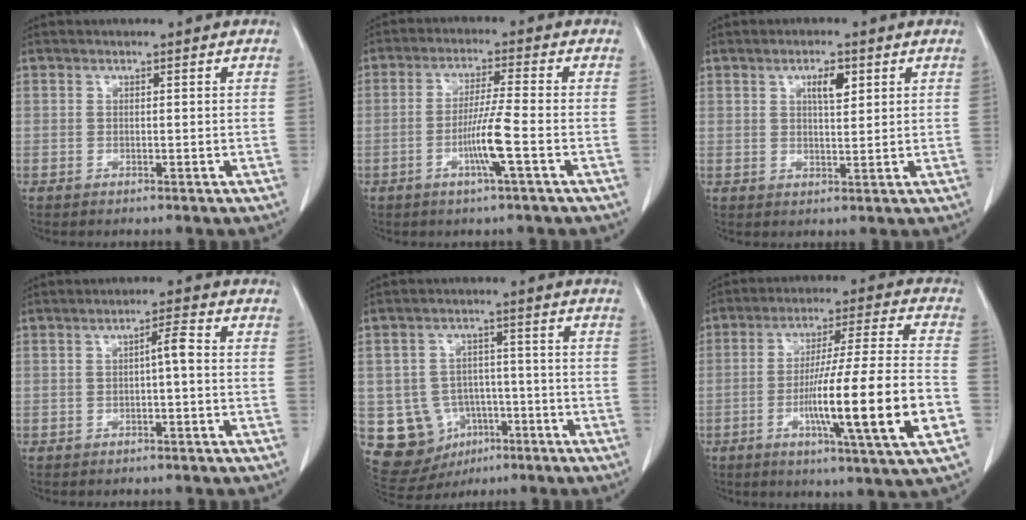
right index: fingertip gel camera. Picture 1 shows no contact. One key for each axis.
{"total": 6.5, "fx": -2.2, "fy": -0.8, "fz": 6.1, "tx": -0.116, "ty": -0.006, "tz": -0.043}
{"total": 3.5, "fx": 1.6, "fy": 1.1, "fz": 3.0, "tx": -0.048, "ty": -0.001, "tz": 0.026}
{"total": 2.6, "fx": -0.1, "fy": 0.2, "fz": 2.5, "tx": -0.040, "ty": 0.005, "tz": -0.003}
{"total": 10.5, "fx": -3.6, "fy": 9.3, "fz": 3.3, "tx": -0.066, "ty": 0.025, "tz": -0.041}
{"total": 17.7, "fx": -4.9, "fy": -0.3, "fz": 17.0, "tx": -0.274, "ty": -0.008, "tz": -0.079}